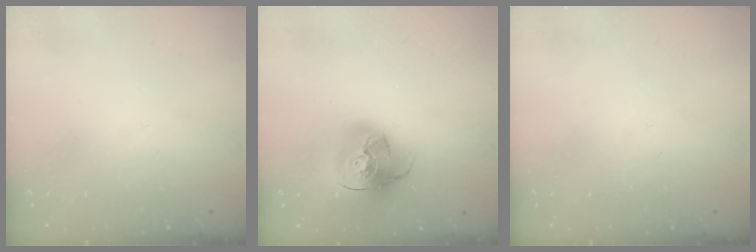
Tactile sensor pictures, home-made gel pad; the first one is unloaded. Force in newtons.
{"total": 18.0, "press": 17.8, "slide": 2.8}
{"total": 0.0}